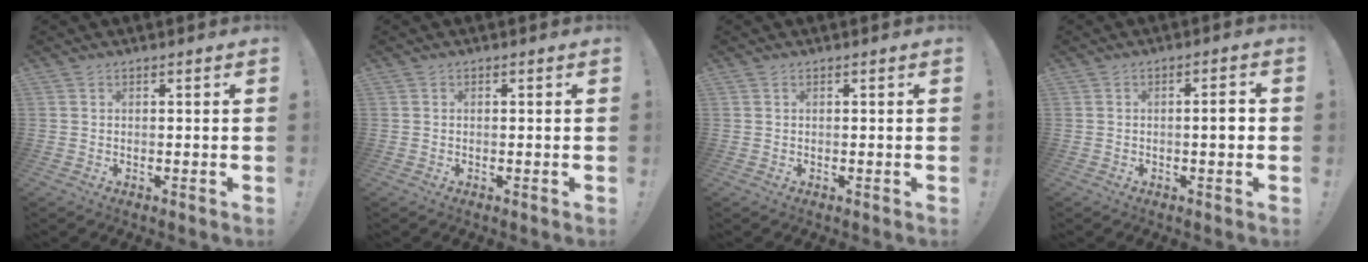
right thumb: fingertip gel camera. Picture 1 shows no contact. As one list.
[{"total": 0.0}, {"total": 0.0}, {"total": 3.5, "force": [-0.2, 0.4, 3.4], "torque": [-0.046, 0.000, -0.011]}]